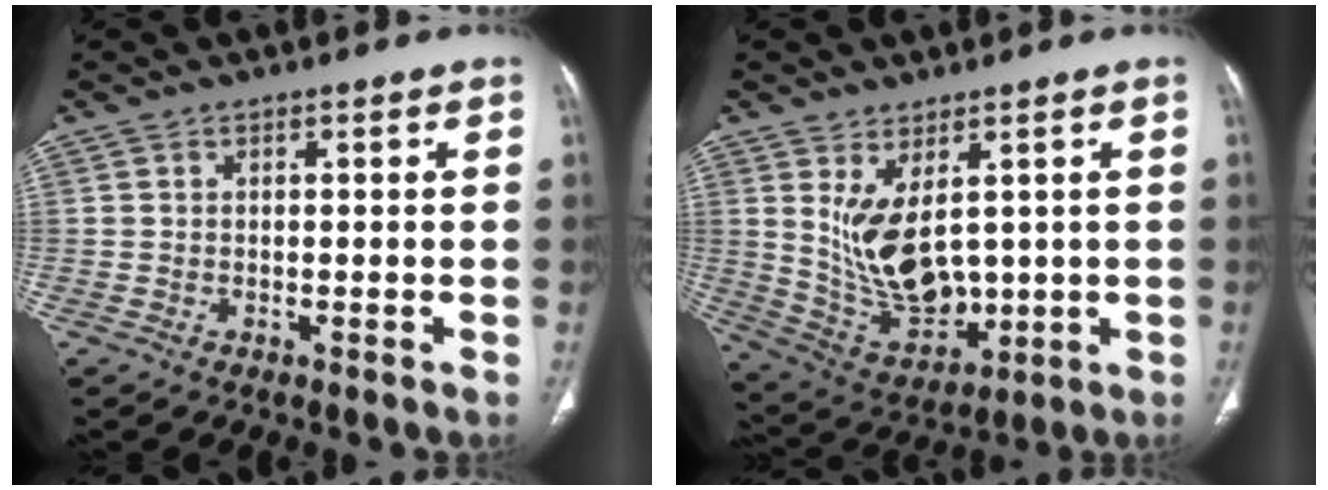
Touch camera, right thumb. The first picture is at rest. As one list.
[{"total": 11.9, "force": [2.5, 6.6, 9.6], "torque": [-0.149, -0.025, 0.074]}]